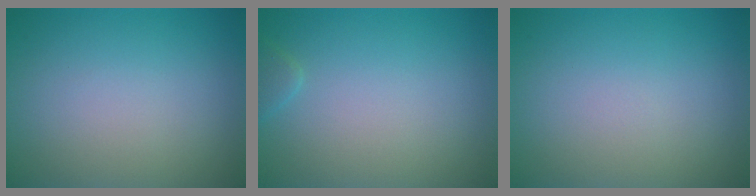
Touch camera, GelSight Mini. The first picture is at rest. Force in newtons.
{"total": 0.8, "press": 0.8, "slide": 0.0}
{"total": 0.0}